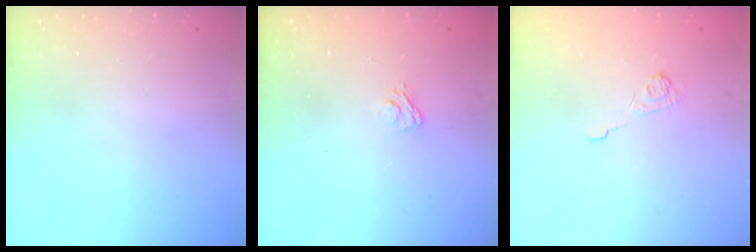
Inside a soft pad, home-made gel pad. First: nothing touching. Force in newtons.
{"total": 2.9, "press": 2.6, "slide": 1.2}
{"total": 2.5, "press": 2.1, "slide": 1.4}